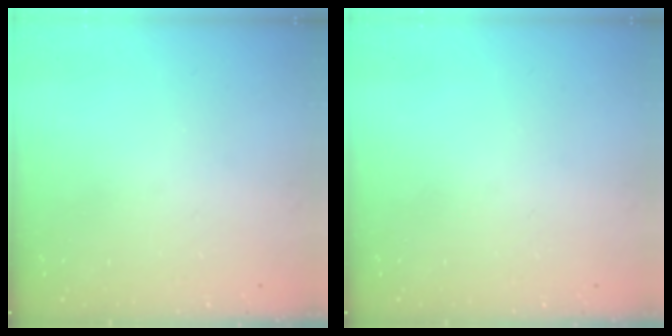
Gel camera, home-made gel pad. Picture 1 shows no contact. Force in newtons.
{"total": 0.0}